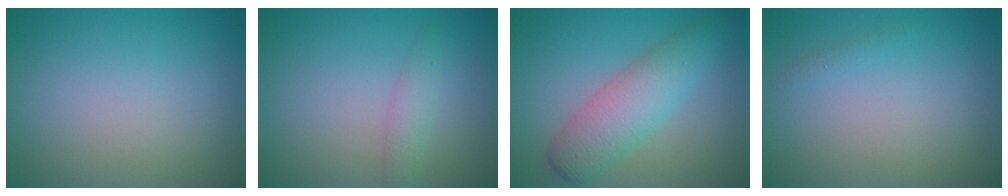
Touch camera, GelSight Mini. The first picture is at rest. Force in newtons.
{"total": 1.6, "press": 1.6, "slide": 0.0}
{"total": 4.9, "press": 4.9, "slide": 0.0}
{"total": 0.6, "press": 0.6, "slide": 0.0}